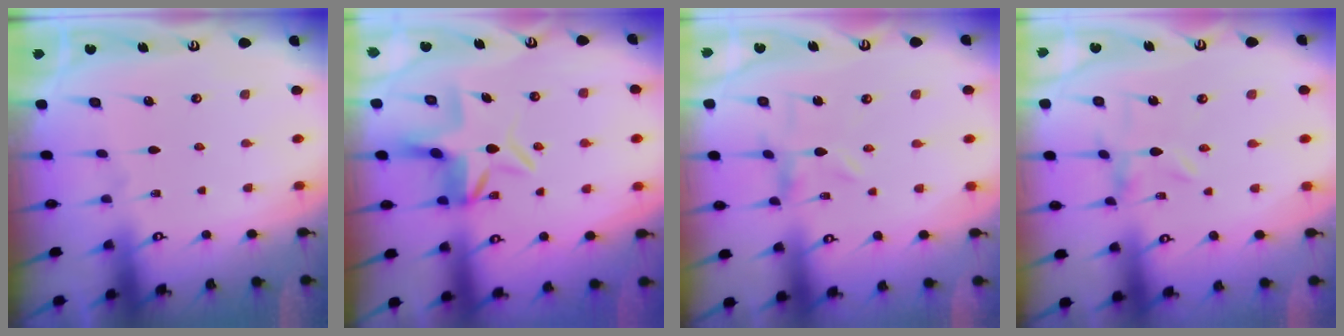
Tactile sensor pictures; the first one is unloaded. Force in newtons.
{"total": 5.8, "press": 5.3, "slide": 2.3}
{"total": 2.3, "press": 2.3, "slide": 0.4}
{"total": 0.0}